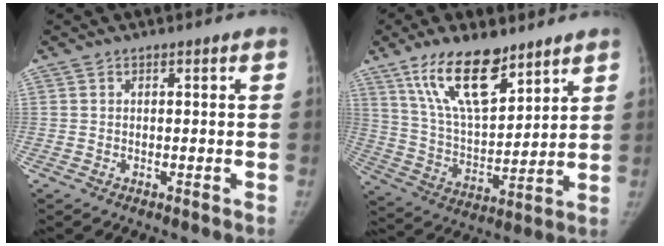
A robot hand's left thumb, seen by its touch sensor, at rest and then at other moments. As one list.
[{"total": 16.2, "force": [10.6, 6.5, 10.4], "torque": [-0.149, -0.056, 0.203]}]